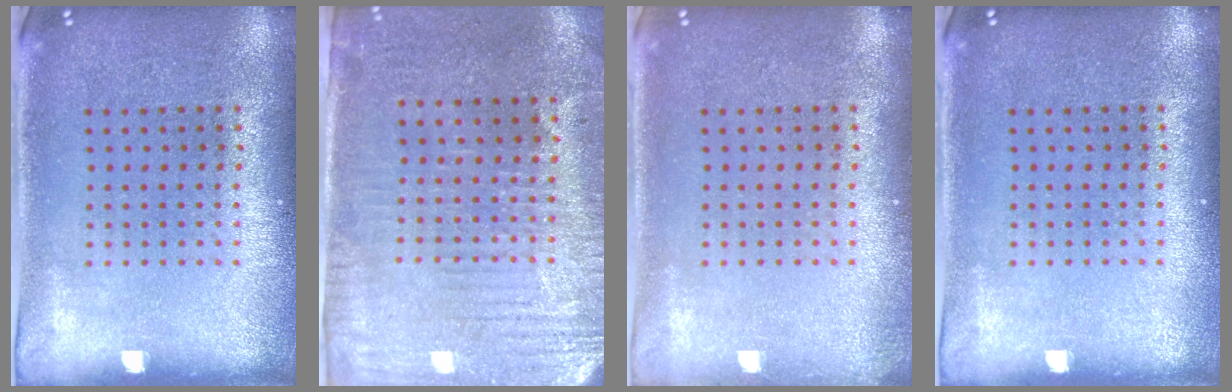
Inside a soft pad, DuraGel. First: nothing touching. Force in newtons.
{"total": 3.1, "press": 2.6, "slide": 1.6}
{"total": 0.6, "press": 0.6, "slide": 0.1}
{"total": 0.0}